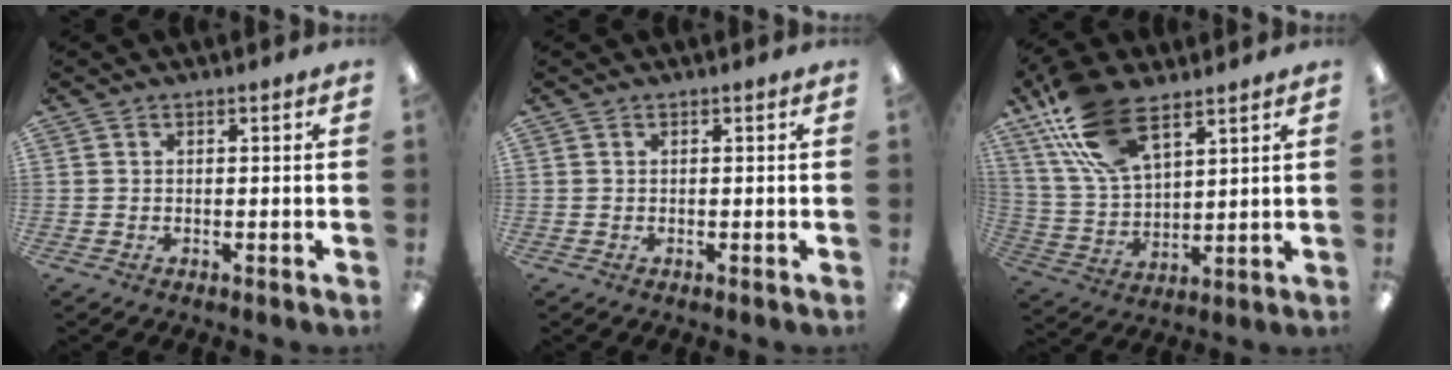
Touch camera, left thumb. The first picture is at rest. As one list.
[{"total": 0.0}, {"total": 17.3, "force": [10.8, 8.1, 10.8], "torque": [-0.235, -0.028, 0.194]}]